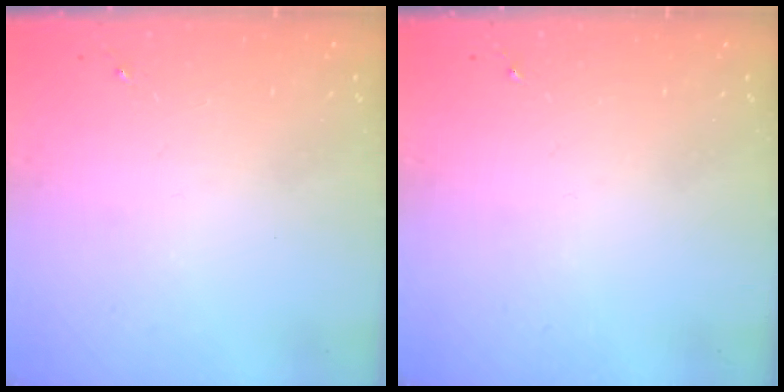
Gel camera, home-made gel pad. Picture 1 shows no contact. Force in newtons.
{"total": 0.0}